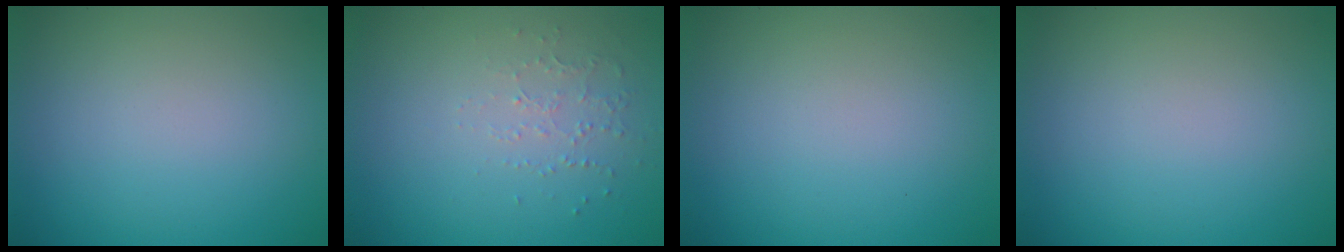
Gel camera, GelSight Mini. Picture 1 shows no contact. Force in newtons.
{"total": 1.0, "press": 0.6, "slide": 0.8}
{"total": 0.0}
{"total": 0.0}